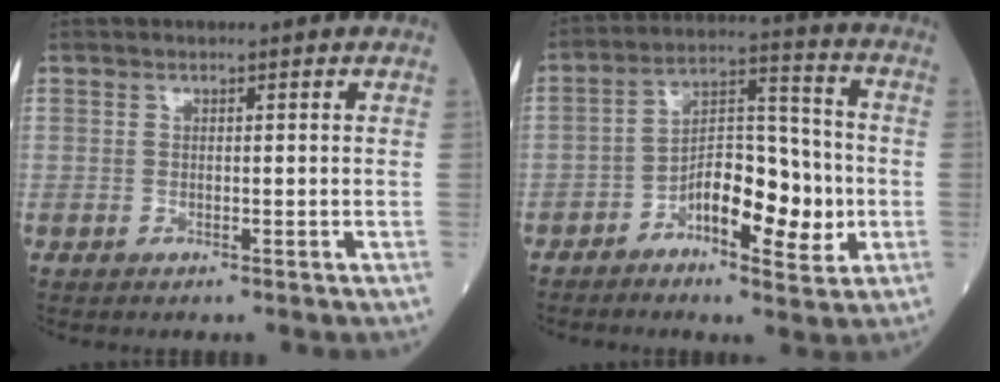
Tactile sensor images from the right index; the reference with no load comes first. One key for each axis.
{"total": 11.0, "fx": -3.6, "fy": 4.6, "fz": 9.4, "tx": -0.153, "ty": 0.019, "tz": -0.061}